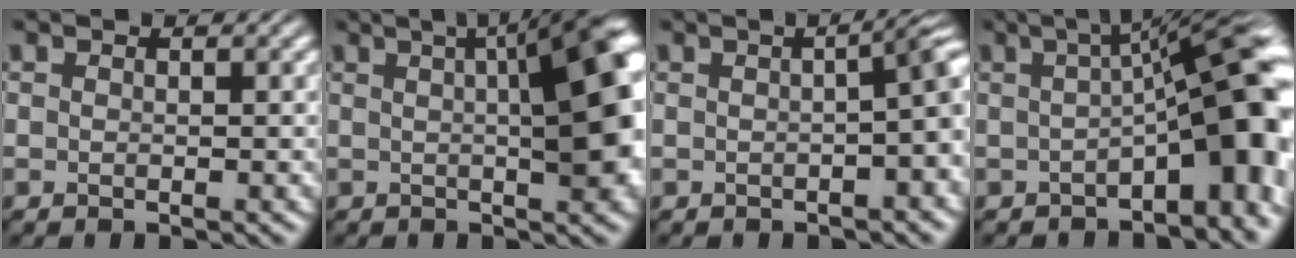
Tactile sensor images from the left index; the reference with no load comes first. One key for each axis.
{"total": 10.2, "fx": 2.2, "fy": 2.5, "fz": 9.7, "tx": -0.099, "ty": 0.024, "tz": 0.024}
{"total": 6.0, "fx": -0.1, "fy": 2.1, "fz": 5.6, "tx": -0.035, "ty": 0.015, "tz": 0.000}
{"total": 11.1, "fx": -0.9, "fy": 3.5, "fz": 10.5, "tx": -0.116, "ty": 0.014, "tz": -0.017}